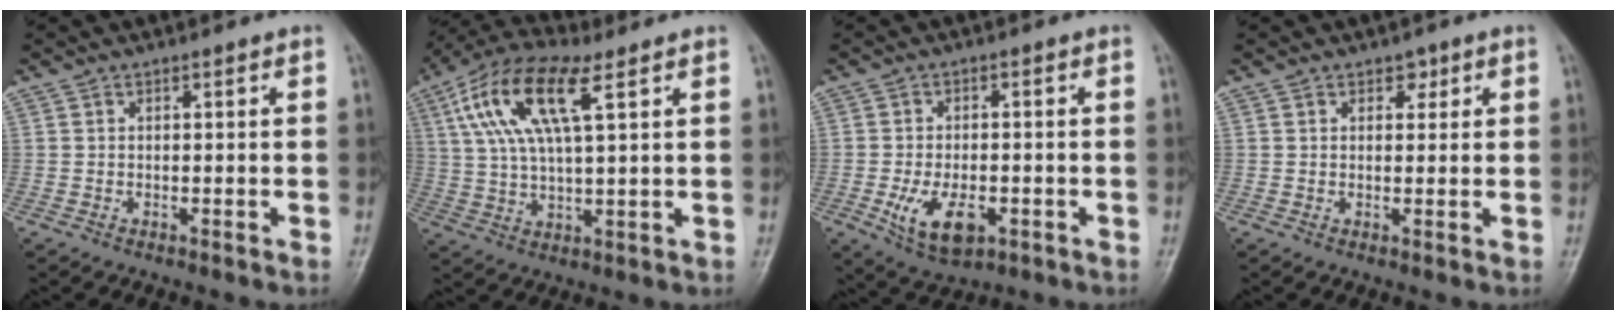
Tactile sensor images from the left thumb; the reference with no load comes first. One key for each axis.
{"total": 14.8, "fx": 5.9, "fy": 5.3, "fz": 12.5, "tx": -0.253, "ty": 0.013, "tz": 0.106}
{"total": 8.7, "fx": -2.8, "fy": 4.8, "fz": 6.7, "tx": -0.113, "ty": 0.000, "tz": -0.036}
{"total": 2.1, "fx": 1.1, "fy": 1.5, "fz": 0.8, "tx": 0.008, "ty": -0.003, "tz": 0.011}